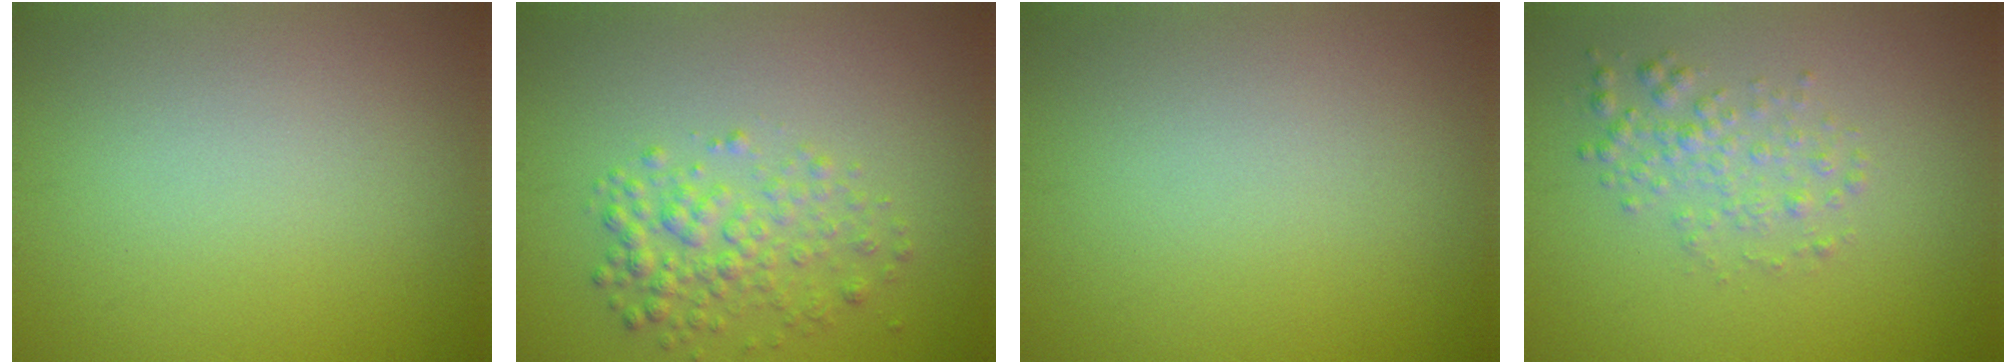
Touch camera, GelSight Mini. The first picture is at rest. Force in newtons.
{"total": 3.2, "press": 3.2, "slide": 0.1}
{"total": 0.0}
{"total": 2.2, "press": 2.2, "slide": 0.0}